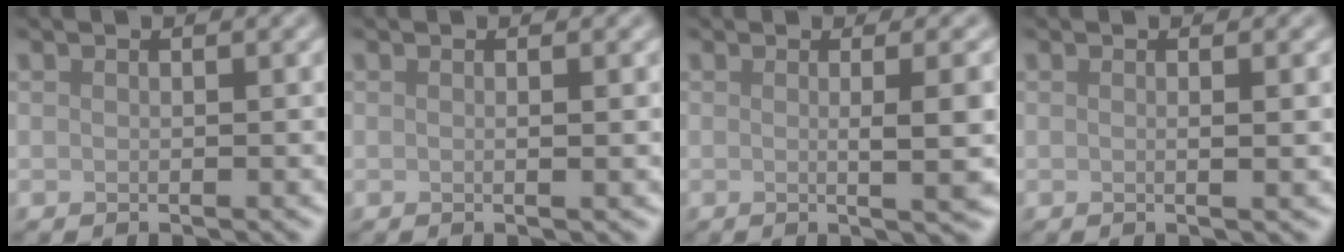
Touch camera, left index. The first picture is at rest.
{"total": 1.1, "force": [0.0, 0.3, 1.0], "torque": [-0.010, 0.001, -0.004]}
{"total": 5.7, "force": [0.0, 1.3, 5.5], "torque": [-0.067, -0.001, 0.000]}
{"total": 1.8, "force": [0.1, 0.5, 1.7], "torque": [-0.021, 0.002, -0.005]}